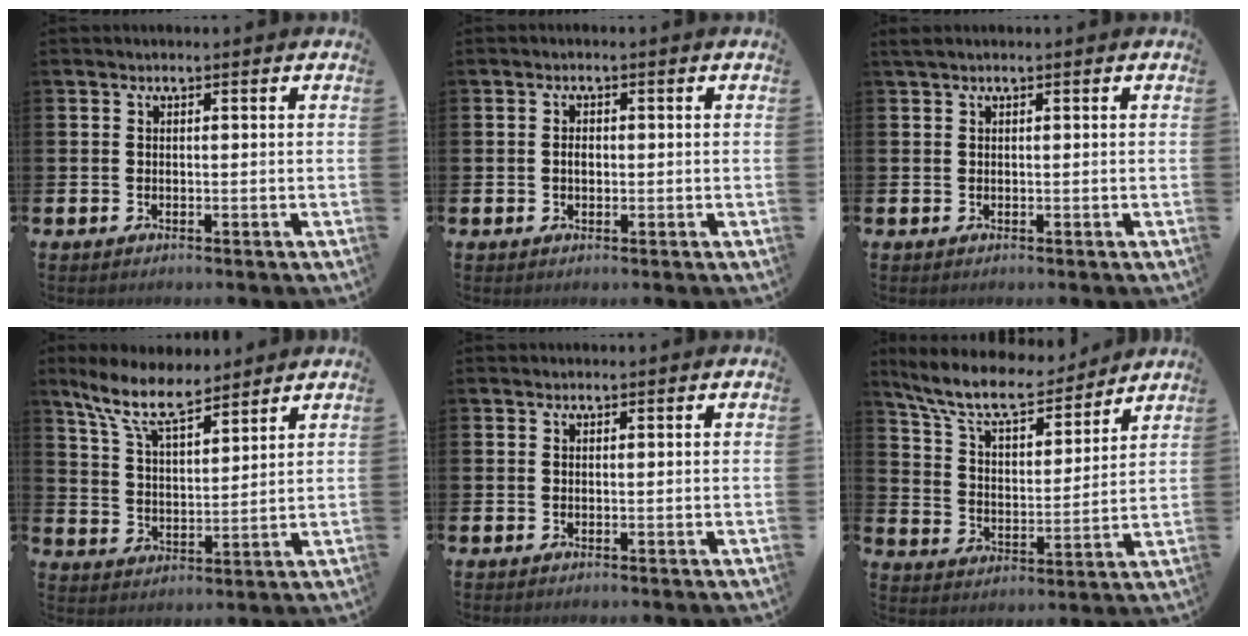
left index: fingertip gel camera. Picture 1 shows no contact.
{"total": 1.6, "force": [0.0, 1.1, 1.2], "torque": [-0.015, 0.003, -0.004]}
{"total": 0.9, "force": [0.6, 0.1, 0.6], "torque": [-0.018, 0.005, 0.012]}
{"total": 9.2, "force": [7.6, 2.7, 4.6], "torque": [-0.112, -0.027, 0.136]}
{"total": 0.7, "force": [0.7, 0.2, 0.0], "torque": [0.008, -0.001, 0.010]}
{"total": 10.2, "force": [9.1, 2.6, 3.8], "torque": [-0.112, -0.054, 0.159]}